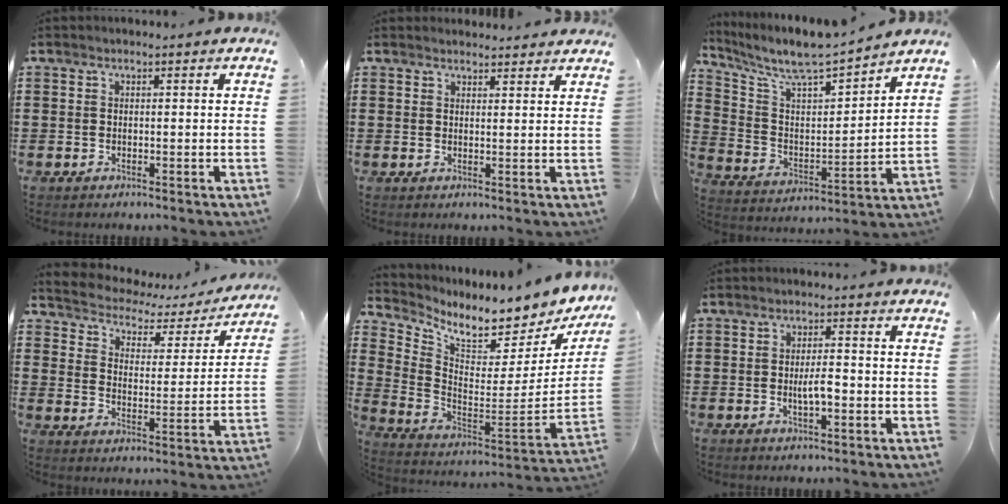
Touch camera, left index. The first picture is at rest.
{"total": 2.0, "force": [2.0, 0.2, -0.1], "torque": [-0.004, 0.000, 0.039]}
{"total": 7.1, "force": [6.6, 1.0, 2.4], "torque": [-0.081, -0.053, 0.108]}
{"total": 2.7, "force": [2.4, 1.2, 0.4], "torque": [-0.030, -0.021, 0.030]}
{"total": 6.3, "force": [5.7, 1.1, 2.5], "torque": [-0.067, -0.067, 0.091]}
{"total": 3.4, "force": [-0.6, 1.0, 3.2], "torque": [-0.057, 0.003, -0.012]}